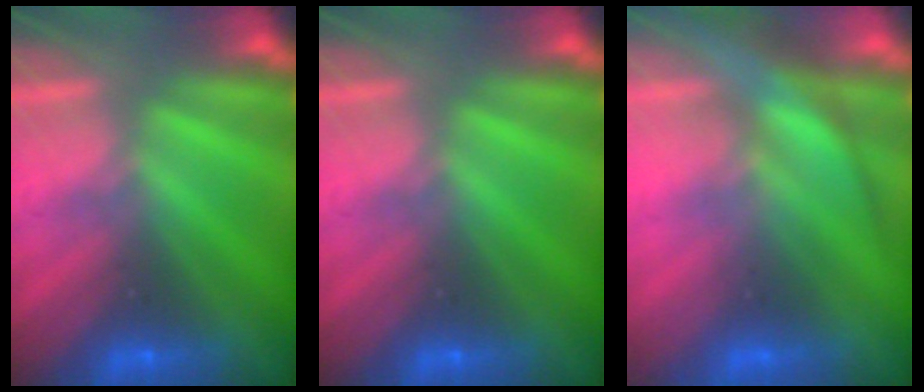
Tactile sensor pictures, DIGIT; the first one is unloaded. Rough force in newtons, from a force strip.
{"total": 0.0}
{"total": 3.4}